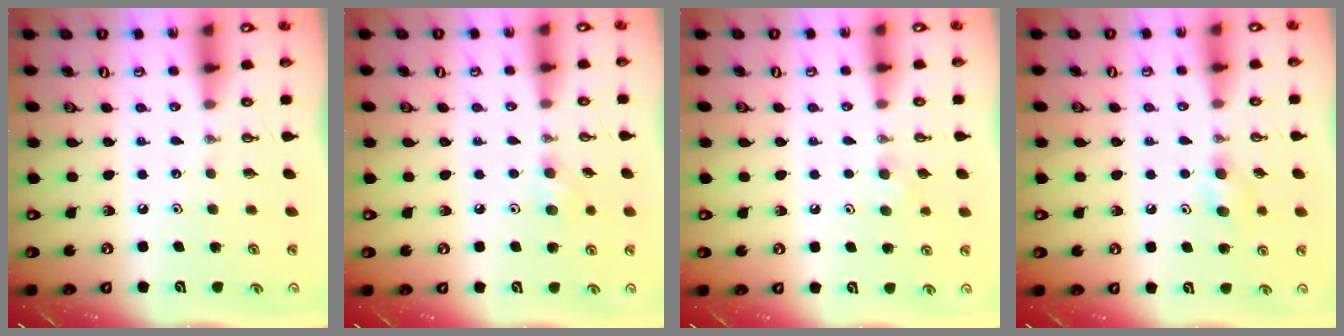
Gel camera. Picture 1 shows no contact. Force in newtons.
{"total": 7.2, "press": 7.1, "slide": 1.0}
{"total": 6.9, "press": 5.6, "slide": 4.0}
{"total": 6.2, "press": 6.1, "slide": 0.8}